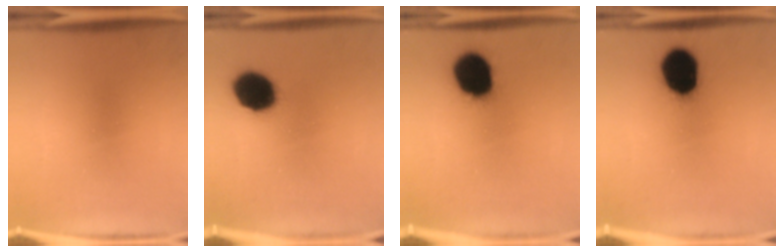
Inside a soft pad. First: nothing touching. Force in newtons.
{"total": 12.6}
{"total": 17.1}
{"total": 18.7}